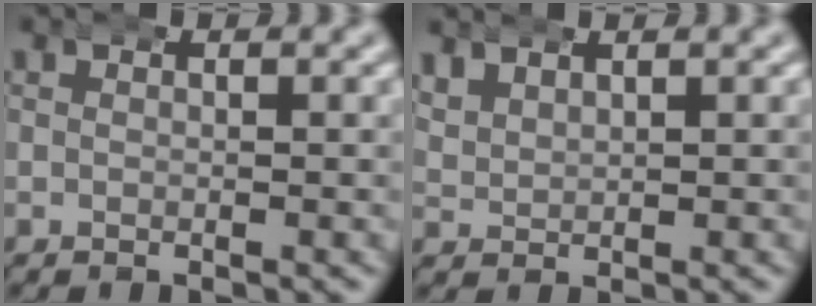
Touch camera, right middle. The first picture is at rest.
{"total": 2.5, "force": [1.6, 1.7, 0.9], "torque": [-0.023, 0.001, 0.032]}